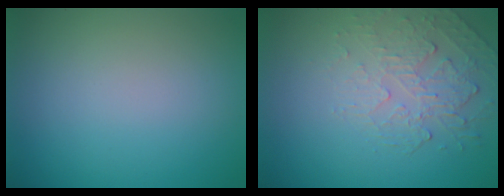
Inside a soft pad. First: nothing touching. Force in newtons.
{"total": 2.2, "press": 1.4, "slide": 1.7}